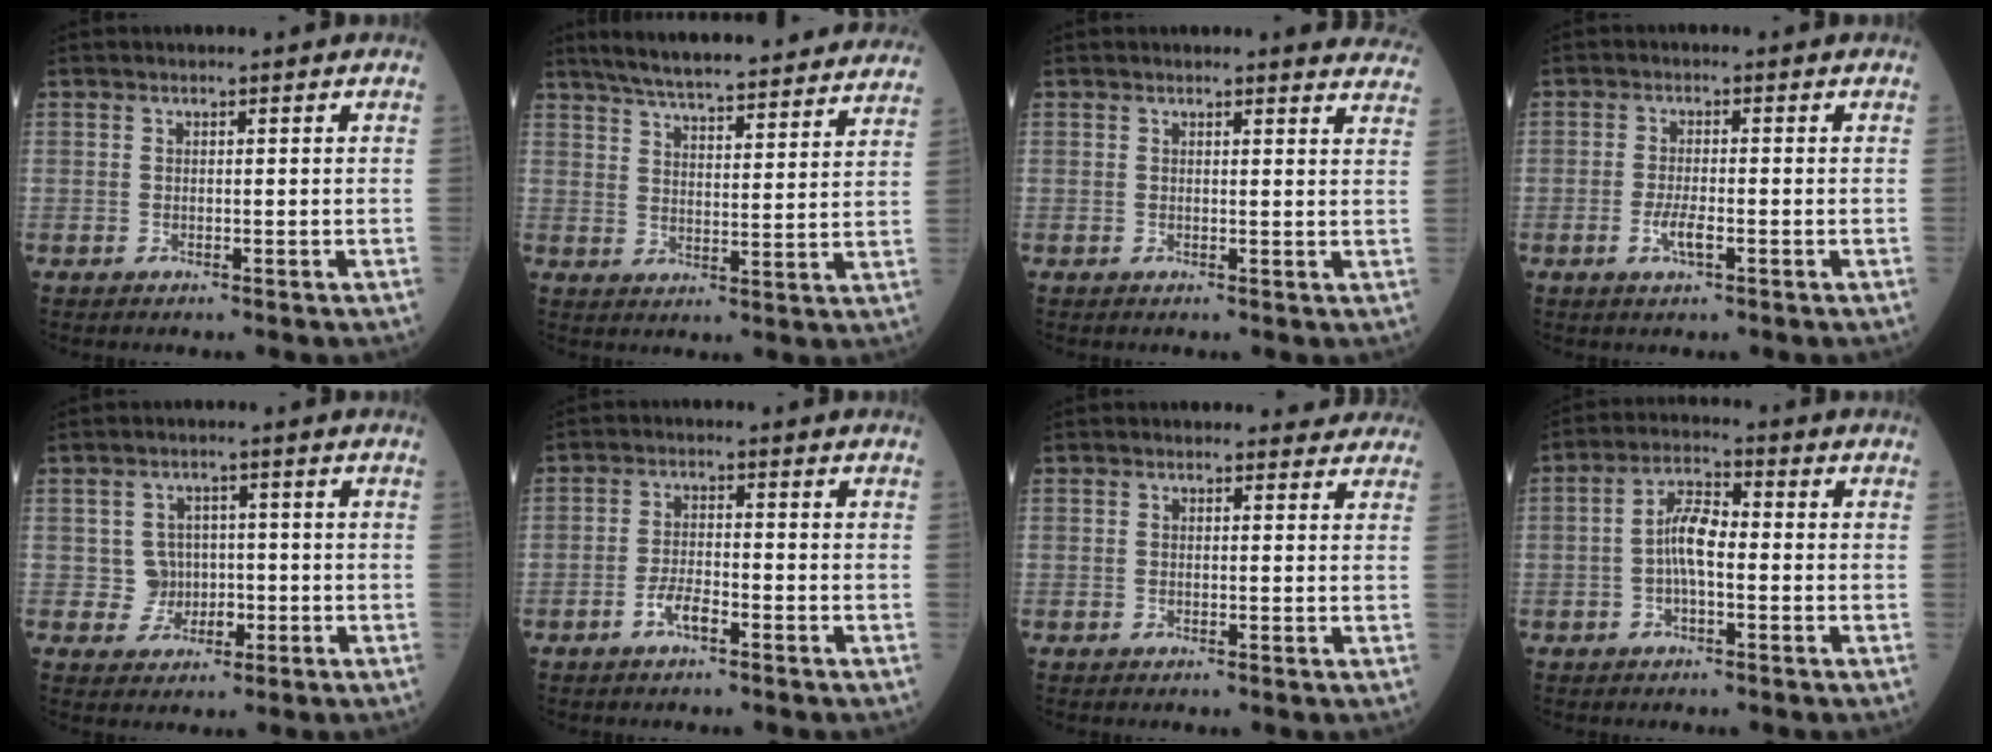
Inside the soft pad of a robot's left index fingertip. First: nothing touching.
{"total": 27.1, "force": [24.6, 3.1, 10.9], "torque": [-0.165, -0.014, 0.315]}
{"total": 7.8, "force": [7.6, 0.6, 1.2], "torque": [0.013, -0.037, 0.048]}
{"total": 3.1, "force": [-1.2, 0.7, 2.7], "torque": [-0.057, -0.002, -0.022]}
{"total": 3.8, "force": [-0.5, 3.7, 0.6], "torque": [-0.002, 0.010, -0.003]}
{"total": 3.3, "force": [-2.0, 0.9, 2.4], "torque": [-0.046, 0.002, -0.040]}
{"total": 3.0, "force": [2.8, 1.1, 0.1], "torque": [0.008, -0.003, 0.014]}
{"total": 5.9, "force": [-0.8, 1.9, 5.5], "torque": [-0.112, 0.015, -0.021]}